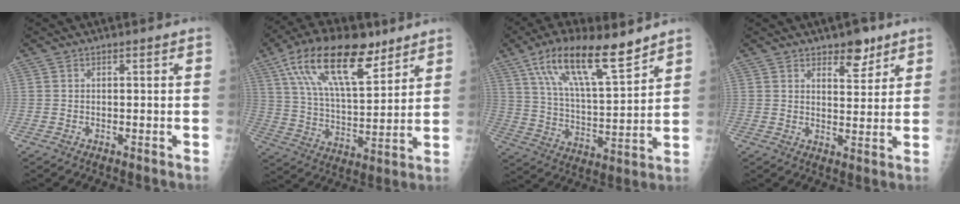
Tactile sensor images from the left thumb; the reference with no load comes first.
{"total": 20.1, "force": [11.5, 8.6, 14.1], "torque": [-0.225, -0.034, 0.206]}
{"total": 17.3, "force": [11.4, 5.0, 12.0], "torque": [-0.189, -0.051, 0.209]}
{"total": 5.9, "force": [4.0, 2.8, 3.2], "torque": [-0.019, -0.027, 0.059]}